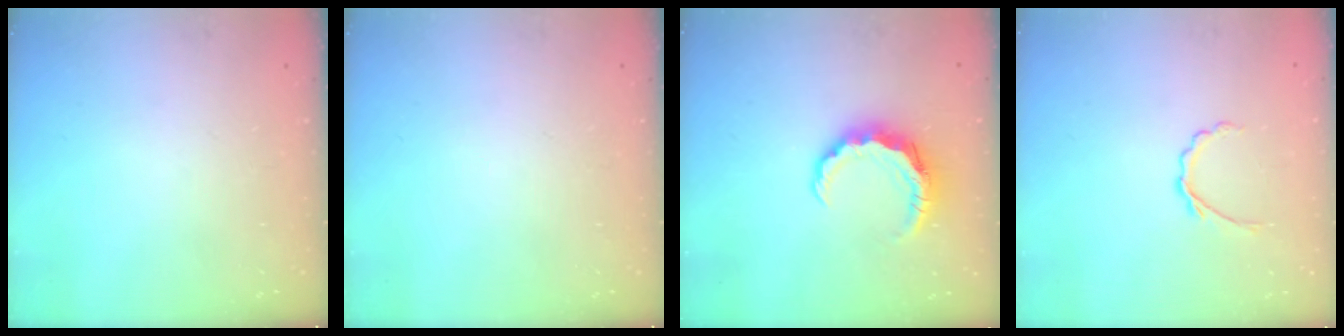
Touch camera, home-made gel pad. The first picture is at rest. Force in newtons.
{"total": 0.0}
{"total": 7.7, "press": 7.7, "slide": 0.9}
{"total": 3.3, "press": 3.1, "slide": 1.1}